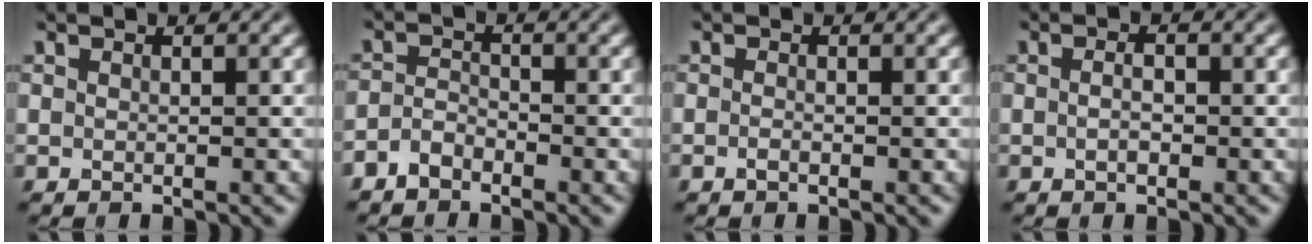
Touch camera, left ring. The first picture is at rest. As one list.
[{"total": 1.8, "force": [-1.4, 0.9, 0.7], "torque": [-0.015, 0.005, -0.032]}, {"total": 0.6, "force": [-0.4, 0.1, 0.4], "torque": [-0.010, -0.002, -0.007]}, {"total": 1.4, "force": [-0.3, 0.6, 1.2], "torque": [-0.019, -0.003, -0.005]}]